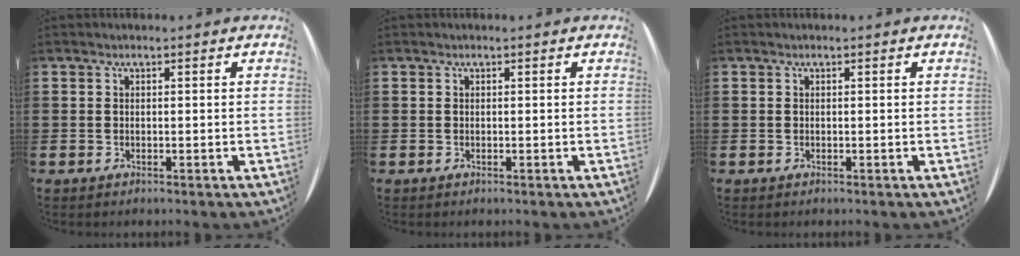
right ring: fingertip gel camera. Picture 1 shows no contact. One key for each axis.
{"total": 0.0}
{"total": 0.0}